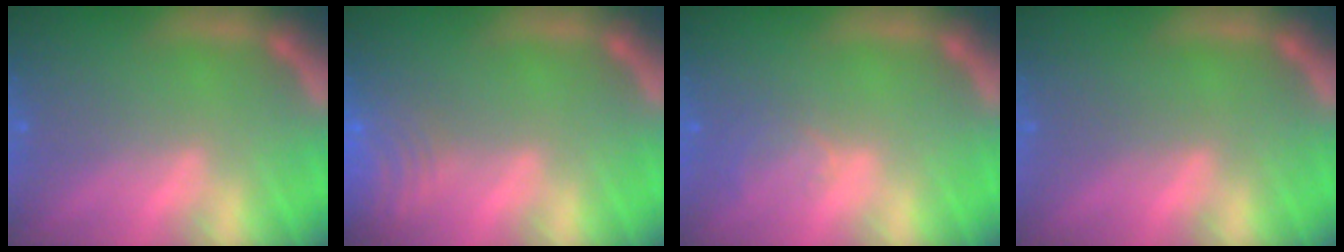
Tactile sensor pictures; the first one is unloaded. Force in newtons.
{"total": 9.0}
{"total": 2.0}
{"total": 0.0}